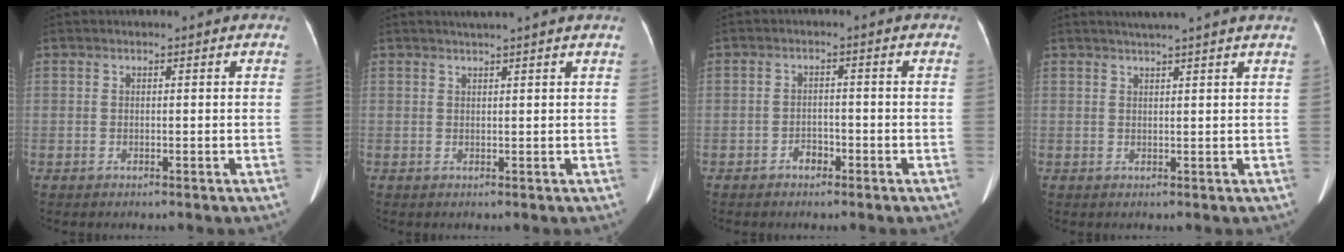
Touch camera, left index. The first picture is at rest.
{"total": 2.8, "force": [2.4, -0.8, 1.2], "torque": [-0.013, 0.011, 0.037]}
{"total": 2.0, "force": [-1.6, 1.1, 0.7], "torque": [-0.012, 0.001, -0.026]}
{"total": 5.3, "force": [4.5, -1.0, 2.6], "torque": [-0.034, 0.019, 0.056]}